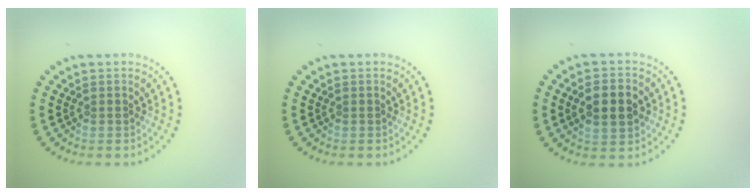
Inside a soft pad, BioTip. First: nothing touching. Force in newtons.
{"total": 0.0}
{"total": 4.0, "press": 4.0, "slide": 0.1}